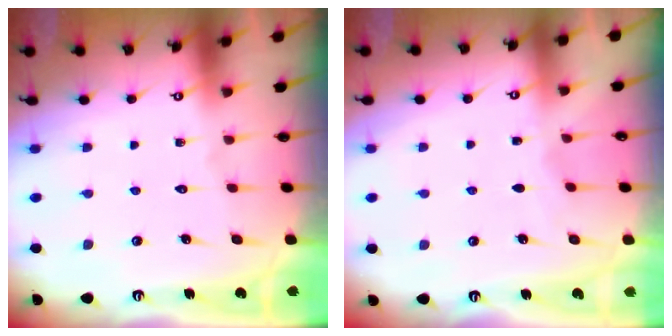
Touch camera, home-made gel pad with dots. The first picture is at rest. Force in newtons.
{"total": 2.9, "press": 2.8, "slide": 0.4}